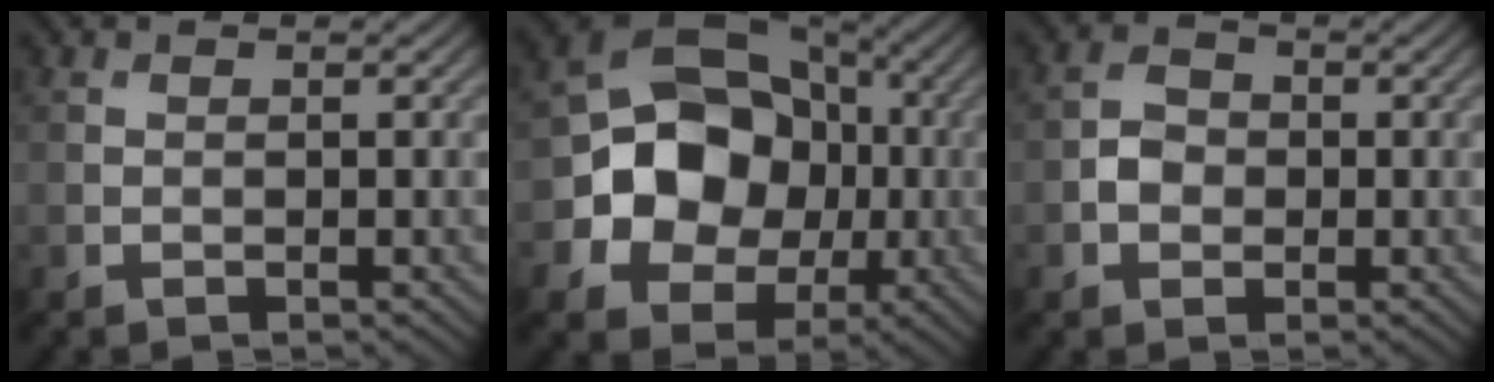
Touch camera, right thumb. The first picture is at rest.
{"total": 13.2, "force": [-1.4, 11.2, 7.0], "torque": [-0.132, -0.006, -0.045]}
{"total": 2.5, "force": [-0.6, 2.1, 1.2], "torque": [-0.025, 0.000, -0.017]}